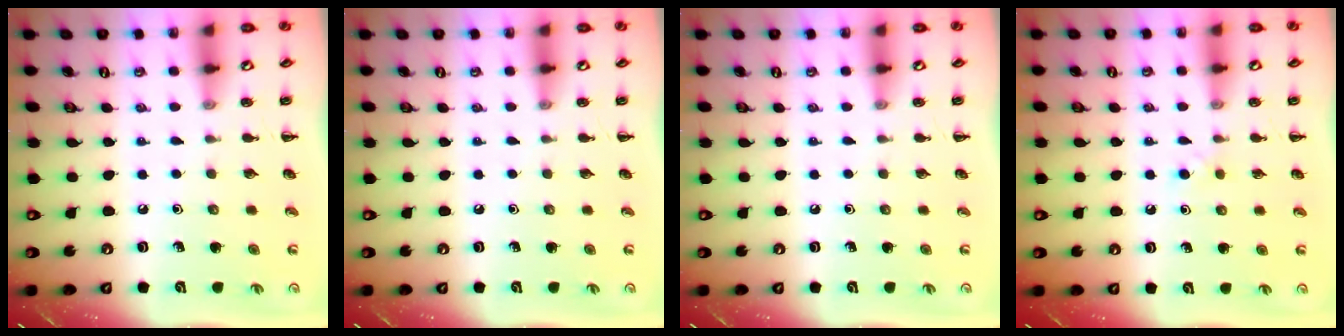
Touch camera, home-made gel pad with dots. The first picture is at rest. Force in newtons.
{"total": 0.0}
{"total": 0.0}
{"total": 3.0, "press": 2.6, "slide": 1.4}